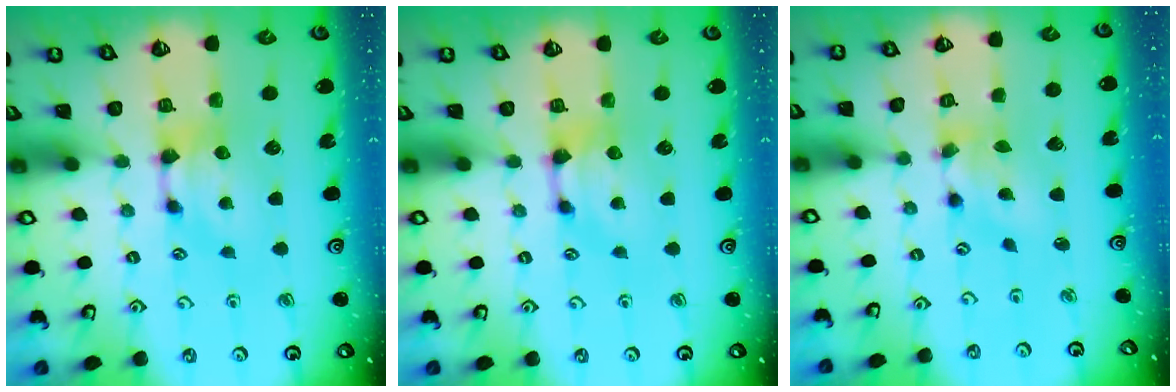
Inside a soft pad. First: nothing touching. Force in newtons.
{"total": 1.2, "press": 0.9, "slide": 0.9}
{"total": 2.6, "press": 2.1, "slide": 1.6}